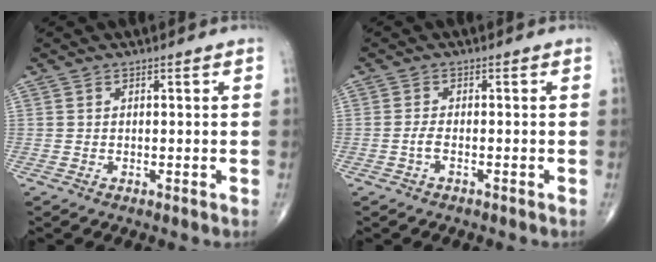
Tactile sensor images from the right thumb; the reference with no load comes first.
{"total": 1.6, "force": [-0.7, 0.6, 1.3], "torque": [-0.031, 0.007, -0.014]}